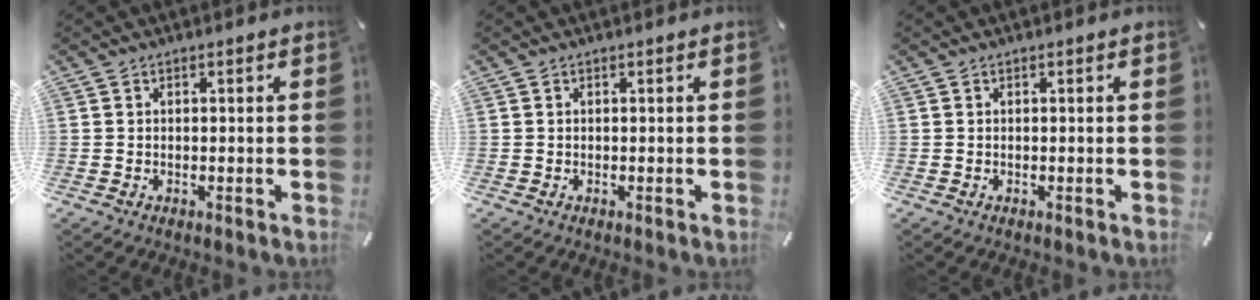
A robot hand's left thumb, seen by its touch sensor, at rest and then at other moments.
{"total": 0.0}
{"total": 0.0}